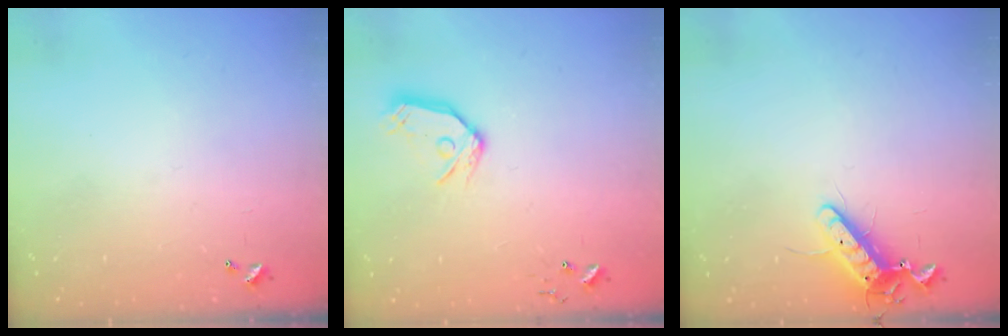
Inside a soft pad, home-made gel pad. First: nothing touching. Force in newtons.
{"total": 11.3, "press": 11.2, "slide": 1.4}
{"total": 11.2, "press": 11.1, "slide": 1.4}